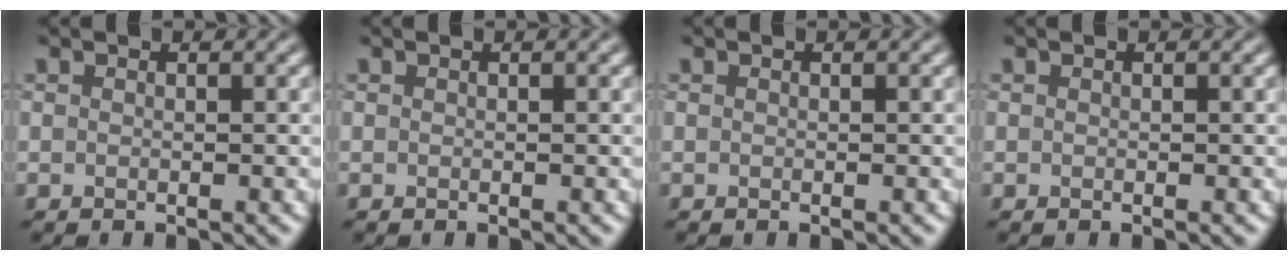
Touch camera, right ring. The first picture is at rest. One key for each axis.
{"total": 0.0}
{"total": 0.0}
{"total": 0.0}